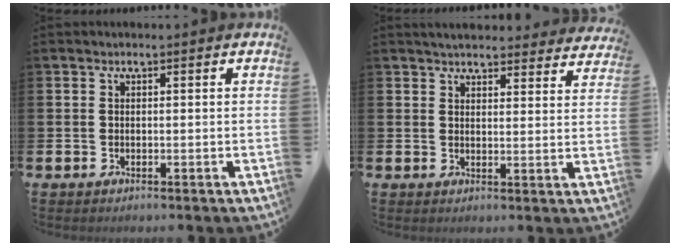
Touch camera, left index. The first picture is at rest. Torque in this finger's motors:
{"motor_torque": [1.09, -1.05, 0.48, 0.08]}